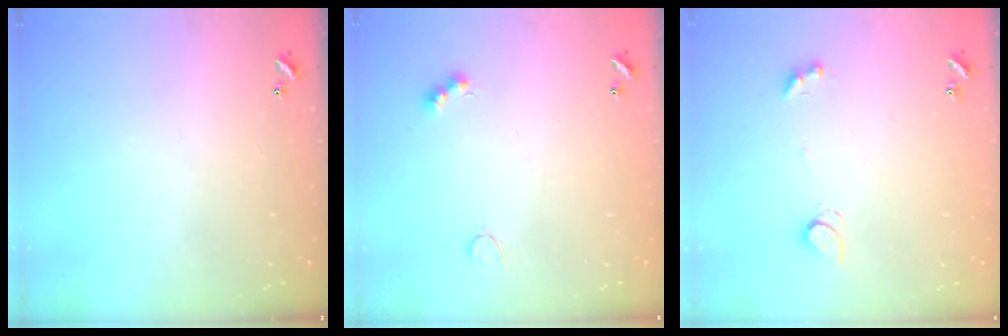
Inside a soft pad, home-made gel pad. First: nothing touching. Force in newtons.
{"total": 4.0, "press": 3.9, "slide": 0.8}
{"total": 1.4, "press": 1.2, "slide": 0.6}